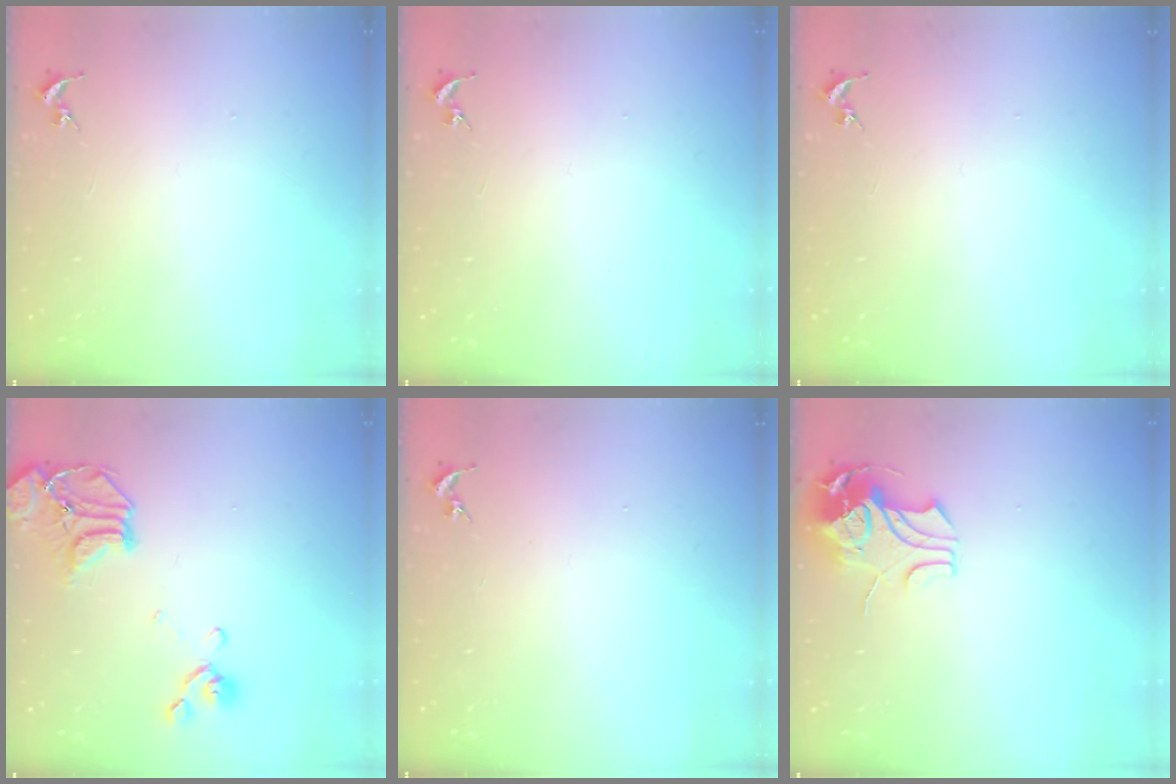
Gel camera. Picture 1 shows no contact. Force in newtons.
{"total": 0.0}
{"total": 0.0}
{"total": 16.9, "press": 16.8, "slide": 2.2}
{"total": 0.0}
{"total": 8.8, "press": 8.7, "slide": 1.0}